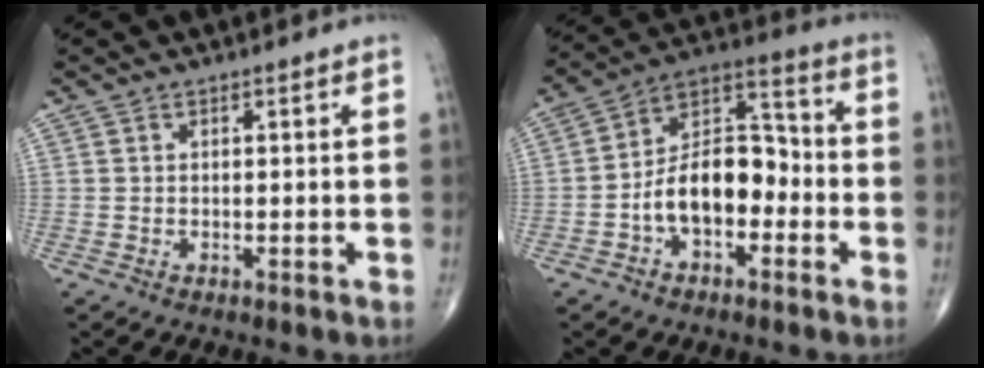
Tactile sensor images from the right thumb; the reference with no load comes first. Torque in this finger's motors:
{"motor_torque": [1.94, 1.84, 1.48, -0.51, 0.14]}